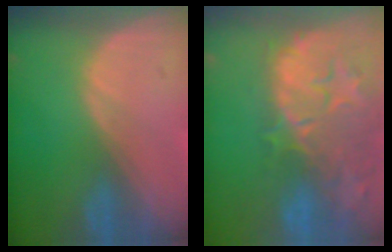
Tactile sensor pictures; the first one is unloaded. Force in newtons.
{"total": 14.7, "press": 11.7, "slide": 8.9}